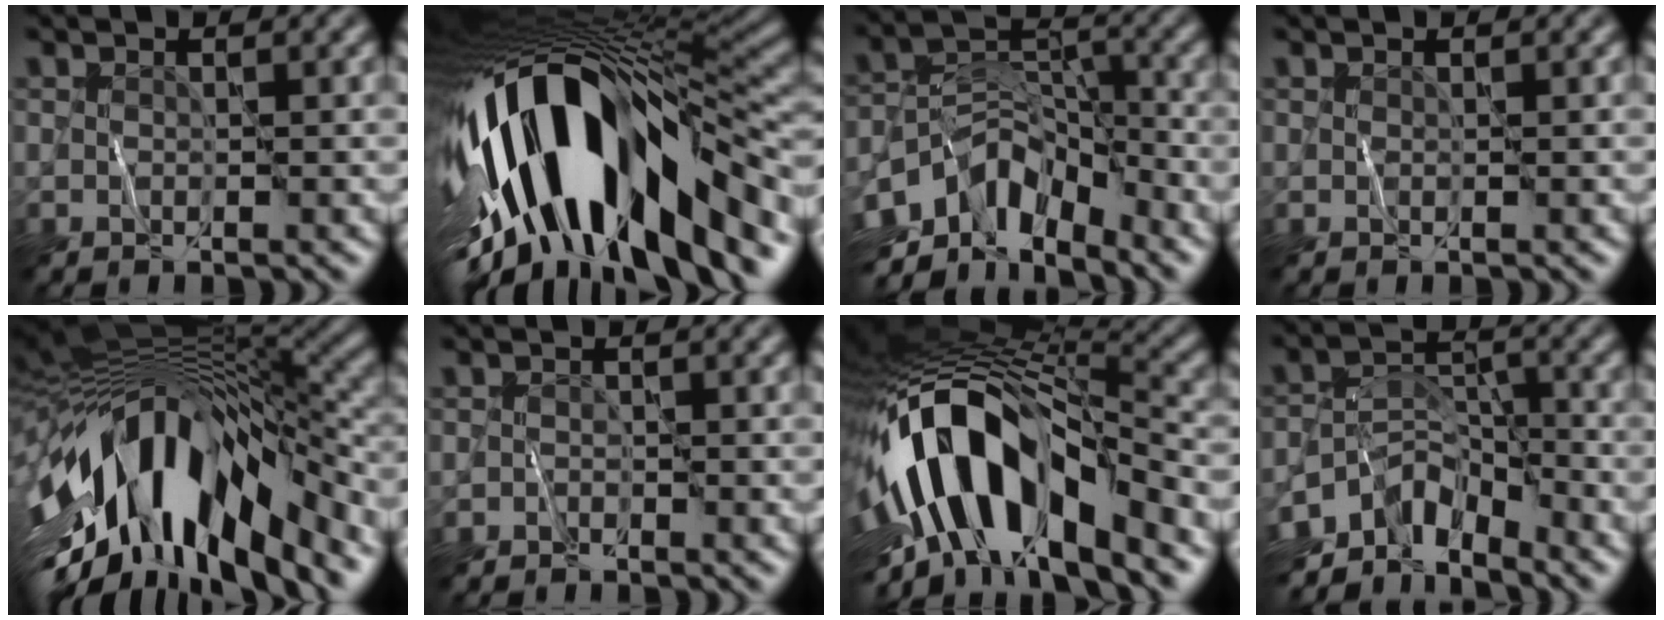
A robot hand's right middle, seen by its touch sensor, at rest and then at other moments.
{"total": 16.8, "force": [-4.6, 7.4, 14.4], "torque": [-0.250, 0.009, -0.073]}
{"total": 8.2, "force": [-4.8, 4.3, 5.1], "torque": [-0.067, 0.002, -0.096]}
{"total": 0.0}
{"total": 15.7, "force": [-6.5, 7.0, 12.5], "torque": [-0.233, 0.005, -0.107]}
{"total": 0.8, "force": [-0.7, 0.3, 0.0], "torque": [0.004, 0.005, -0.015]}
{"total": 15.0, "force": [-4.1, 7.0, 12.6], "torque": [-0.219, 0.017, -0.073]}
{"total": 6.8, "force": [-4.8, 3.2, 3.6], "torque": [-0.042, -0.002, -0.097]}